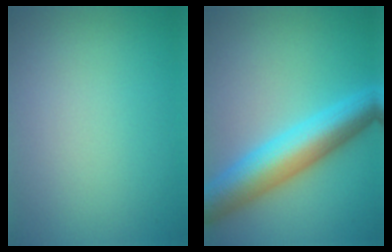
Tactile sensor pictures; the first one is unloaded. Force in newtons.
{"total": 7.7, "press": 7.7, "slide": 0.1}